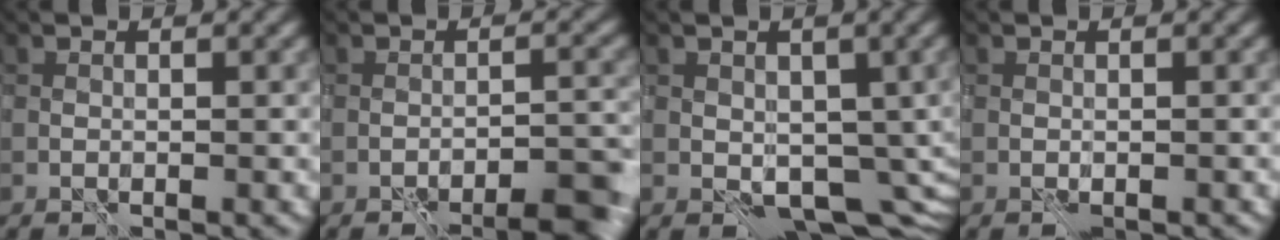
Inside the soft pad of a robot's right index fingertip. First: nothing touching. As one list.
[{"total": 5.7, "force": [-4.6, 1.5, 3.0], "torque": [-0.035, 0.011, -0.056]}, {"total": 6.5, "force": [-1.3, 4.4, 4.7], "torque": [-0.057, -0.010, -0.018]}, {"total": 1.0, "force": [-0.9, 0.4, 0.4], "torque": [-0.009, 0.001, -0.013]}]